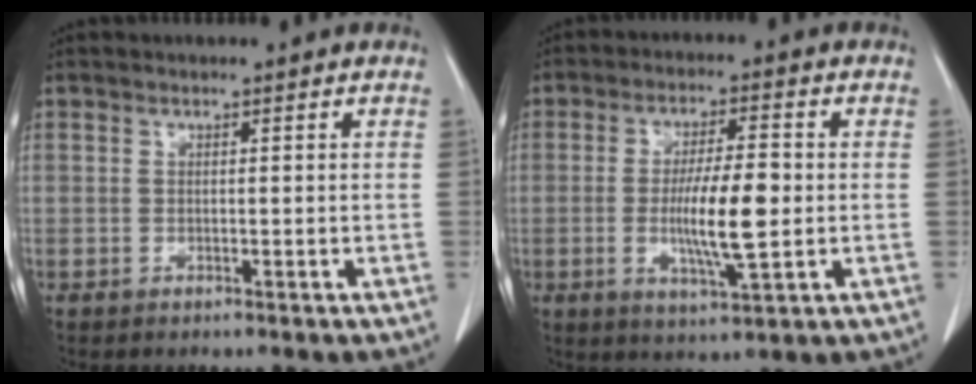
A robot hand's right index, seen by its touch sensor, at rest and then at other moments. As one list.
[{"total": 9.5, "force": [-1.1, 1.4, 9.3], "torque": [-0.169, -0.008, -0.019]}]